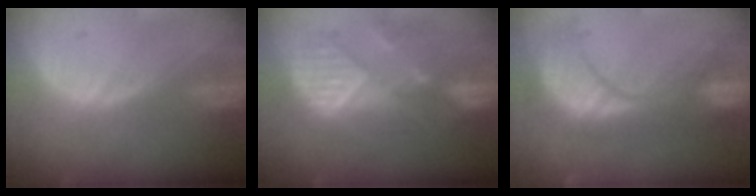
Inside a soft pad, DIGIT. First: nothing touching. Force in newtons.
{"total": 9.8, "press": 9.3, "slide": 3.1}
{"total": 10.9, "press": 10.2, "slide": 3.9}